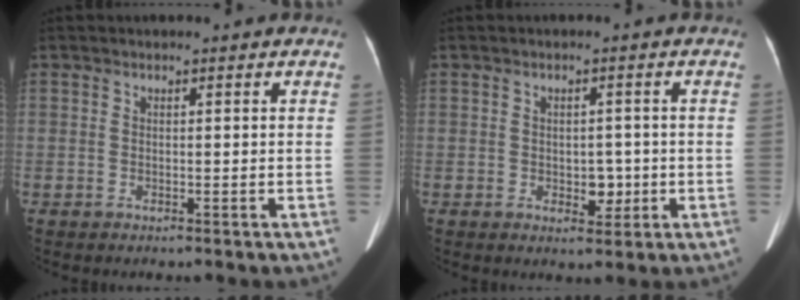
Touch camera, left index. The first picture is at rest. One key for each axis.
{"total": 3.2, "fx": -0.8, "fy": 2.1, "fz": 2.3, "tx": -0.031, "ty": 0.000, "tz": -0.004}